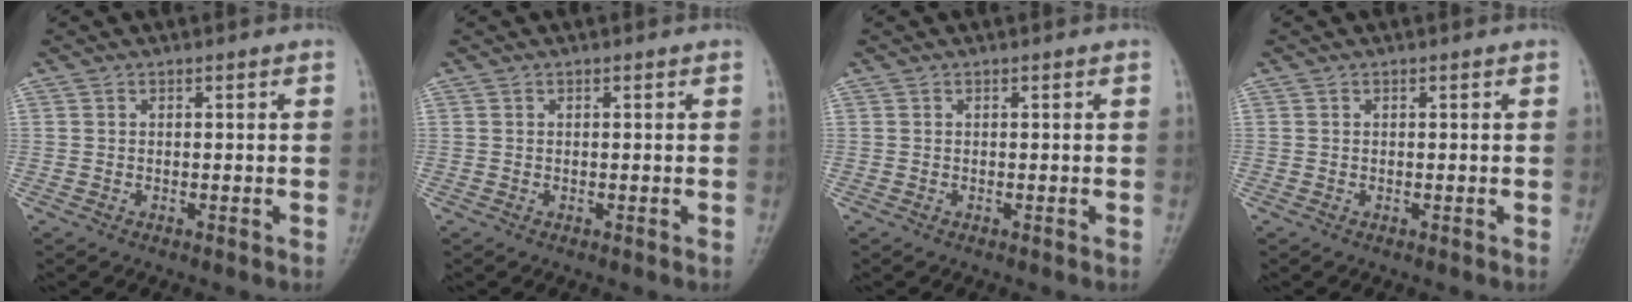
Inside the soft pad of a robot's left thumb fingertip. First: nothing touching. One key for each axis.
{"total": 0.0}
{"total": 0.0}
{"total": 0.0}